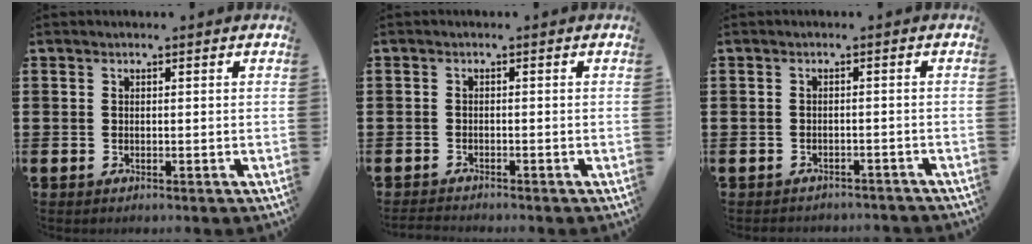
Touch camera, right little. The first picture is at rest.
{"total": 1.0, "force": [-1.0, 0.0, 0.1], "torque": [-0.003, -0.001, -0.019]}
{"total": 1.1, "force": [-1.1, 0.0, -0.1], "torque": [-0.003, 0.003, -0.023]}